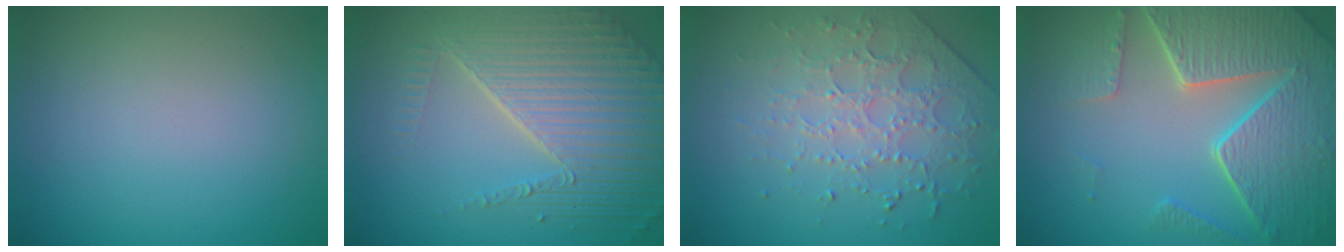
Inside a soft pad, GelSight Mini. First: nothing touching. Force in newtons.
{"total": 7.8, "press": 5.4, "slide": 5.6}
{"total": 4.1, "press": 3.3, "slide": 2.4}
{"total": 8.4, "press": 6.0, "slide": 5.8}